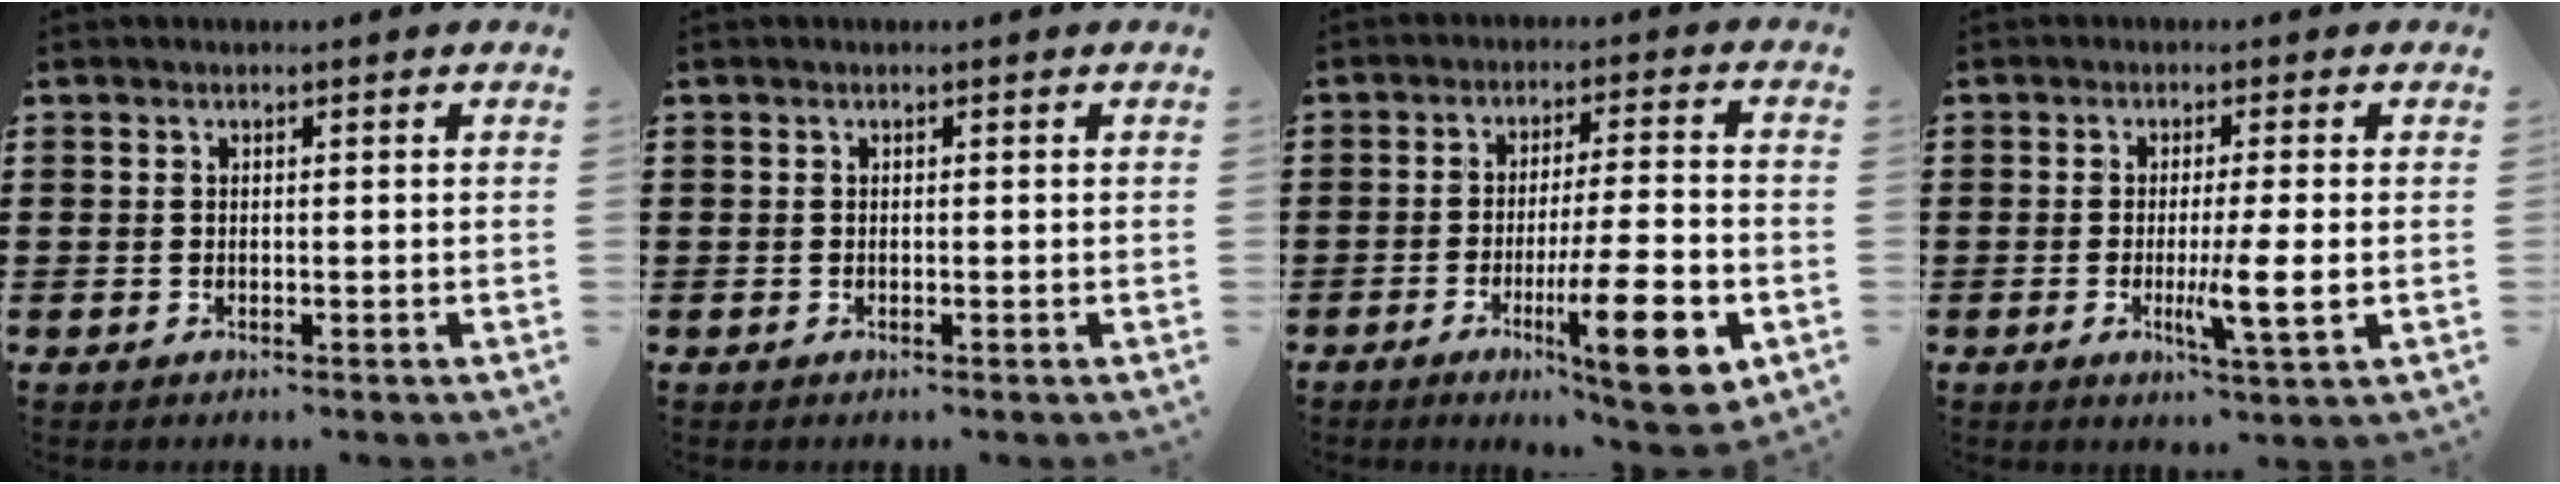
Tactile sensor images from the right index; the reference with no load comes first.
{"total": 0.0}
{"total": 13.3, "force": [-4.8, 2.2, 12.2], "torque": [-0.182, -0.004, -0.076]}
{"total": 6.0, "force": [-1.0, 0.1, 5.9], "torque": [-0.099, -0.014, -0.017]}